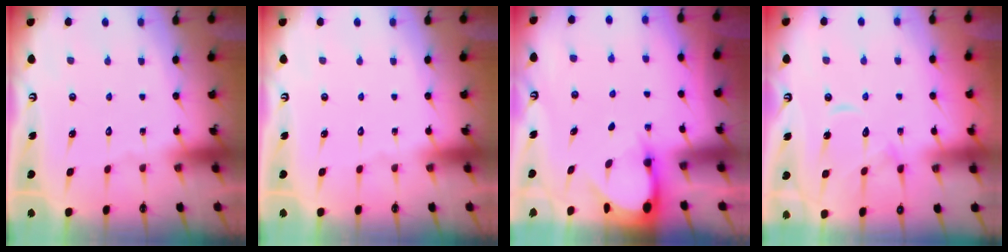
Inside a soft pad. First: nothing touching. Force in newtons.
{"total": 0.0}
{"total": 3.3, "press": 3.3, "slide": 0.3}
{"total": 10.3, "press": 10.3, "slide": 0.7}